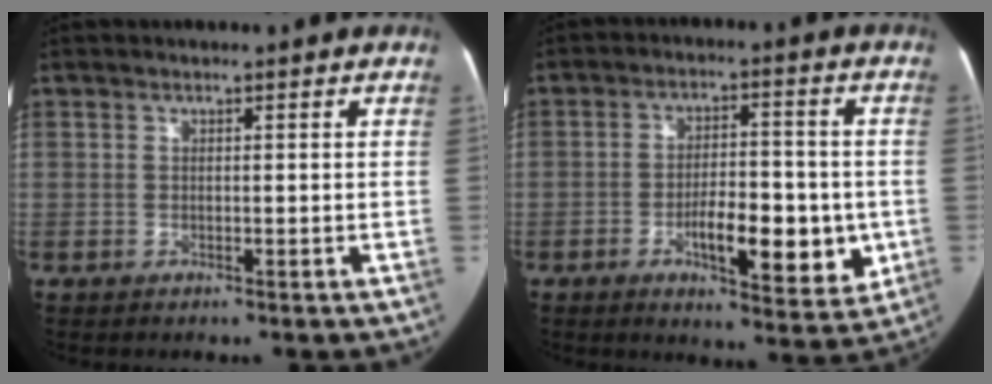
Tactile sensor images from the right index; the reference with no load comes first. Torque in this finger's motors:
{"motor_torque": [0.94, -0.59, 0.28, 0.09]}